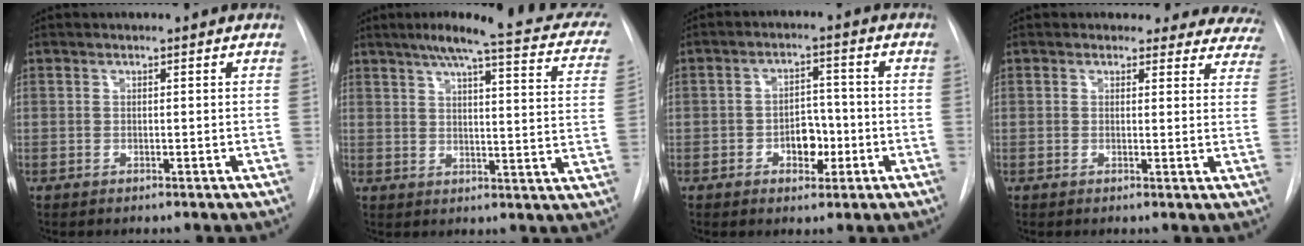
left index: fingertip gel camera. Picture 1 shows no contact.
{"total": 22.0, "force": [17.8, 2.8, 12.5], "torque": [-0.167, -0.007, 0.204]}
{"total": 5.0, "force": [-1.6, 3.1, 3.6], "torque": [-0.049, 0.010, -0.023]}
{"total": 13.9, "force": [12.7, 5.4, 1.3], "torque": [0.022, -0.037, 0.105]}